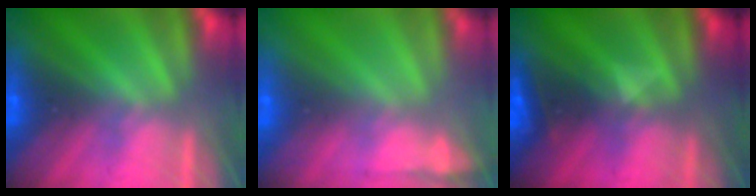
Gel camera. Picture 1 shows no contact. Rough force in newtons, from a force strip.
{"total": 6.6}
{"total": 2.9}